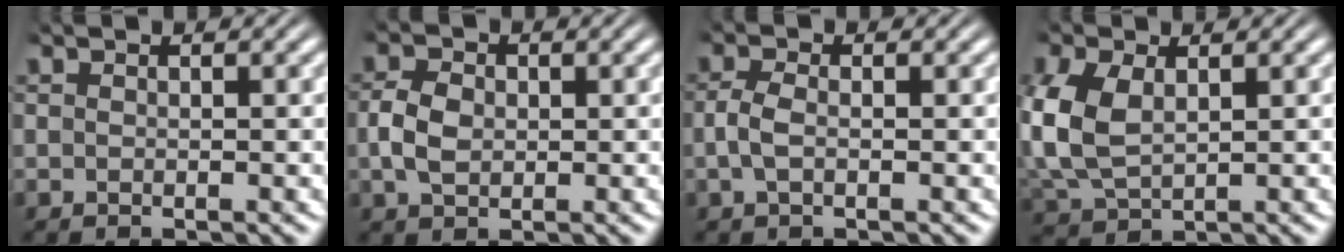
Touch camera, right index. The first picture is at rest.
{"total": 2.8, "force": [-0.3, 2.0, 2.0], "torque": [-0.042, -0.002, 0.000]}
{"total": 1.7, "force": [-0.4, 0.7, 1.5], "torque": [-0.040, -0.001, -0.007]}
{"total": 5.9, "force": [0.4, 4.7, 3.6], "torque": [-0.107, -0.017, 0.024]}